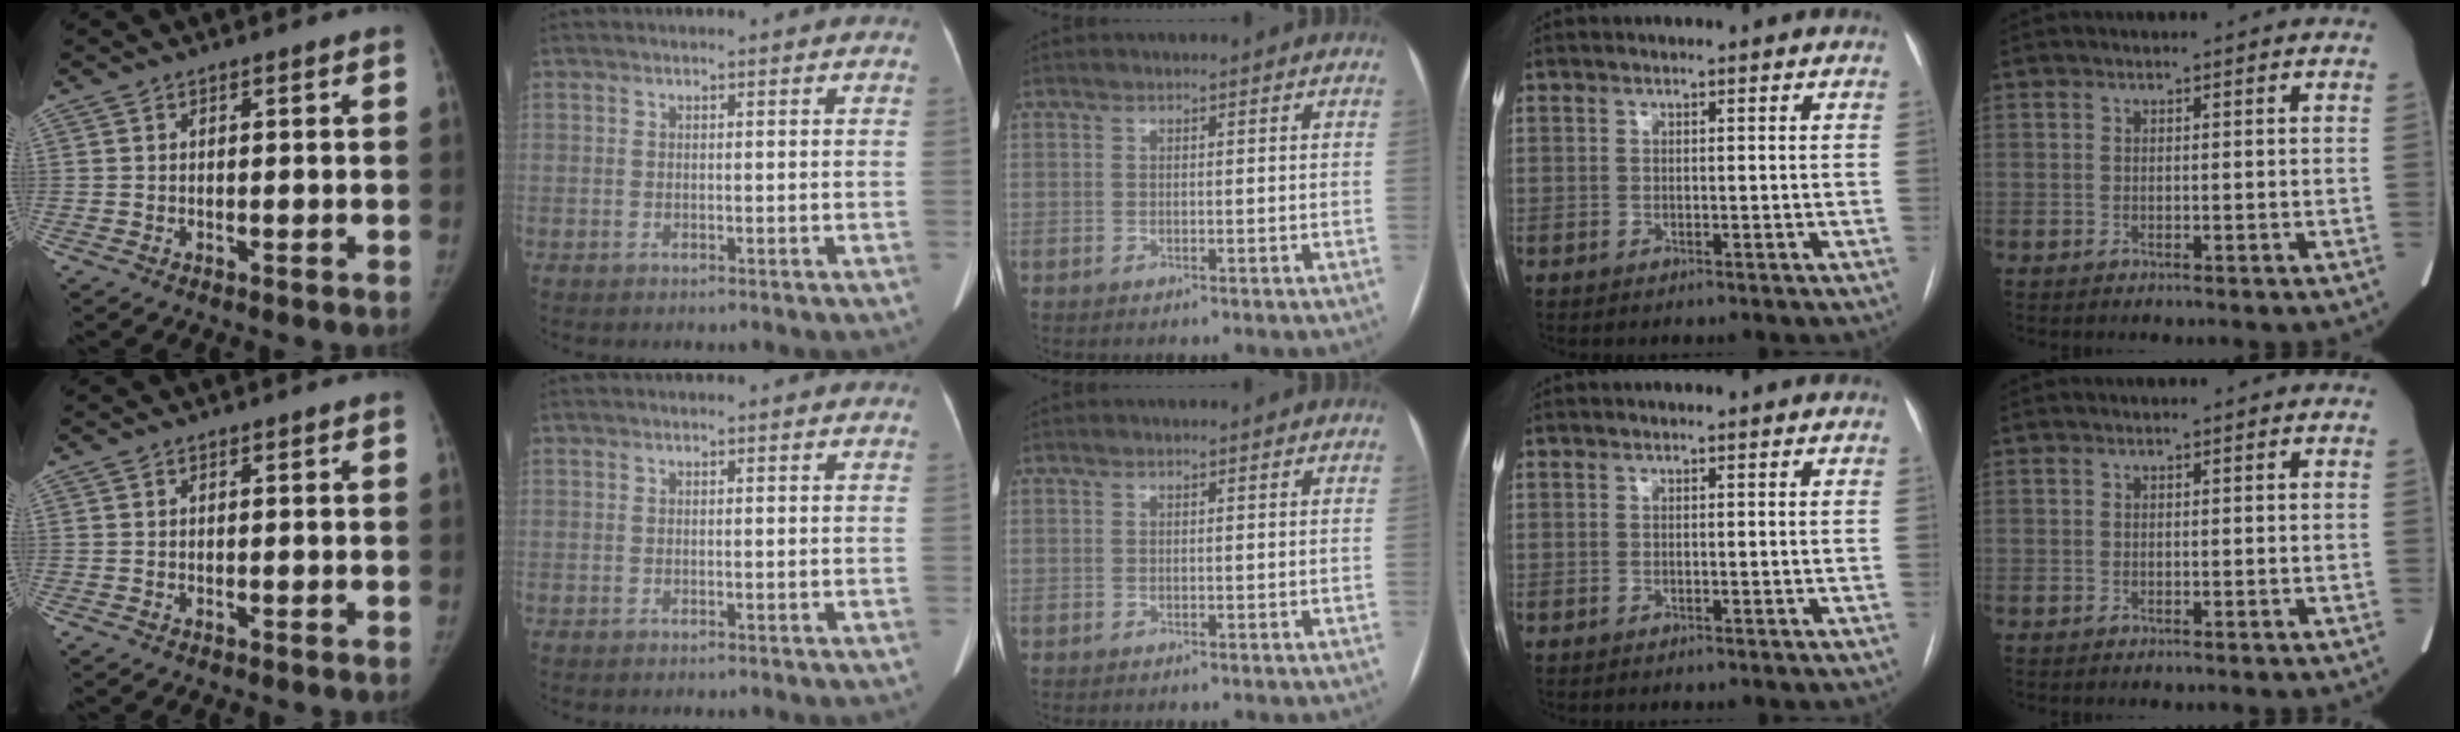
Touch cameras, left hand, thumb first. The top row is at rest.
{}